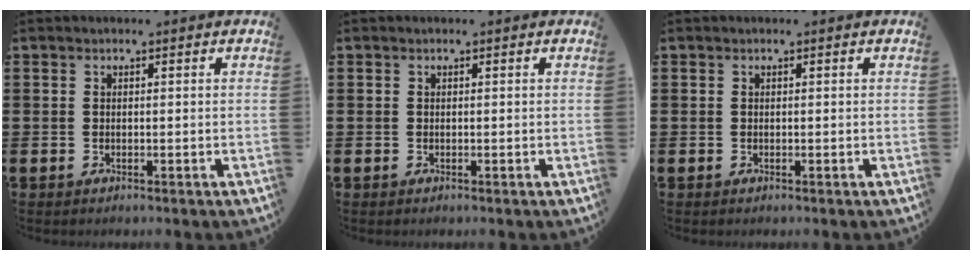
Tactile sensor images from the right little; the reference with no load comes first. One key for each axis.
{"total": 0.0}
{"total": 0.0}